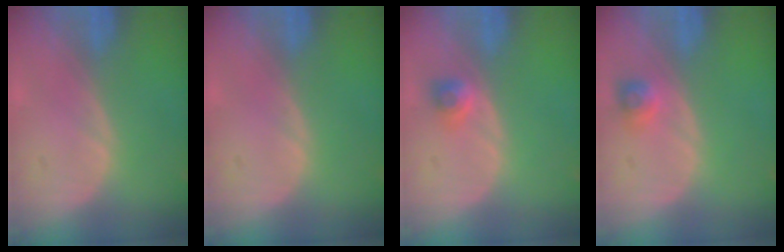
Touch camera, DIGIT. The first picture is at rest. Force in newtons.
{"total": 0.0}
{"total": 2.4, "press": 2.0, "slide": 1.3}
{"total": 2.3, "press": 2.2, "slide": 0.3}